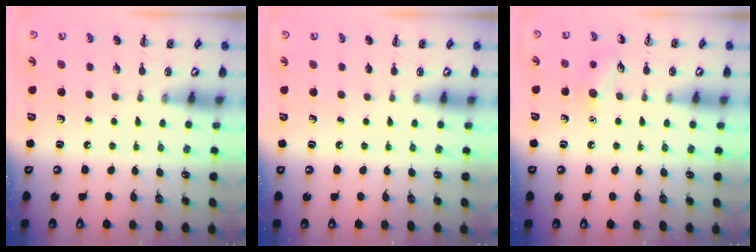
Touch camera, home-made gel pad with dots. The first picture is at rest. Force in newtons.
{"total": 0.0}
{"total": 6.8, "press": 6.7, "slide": 1.5}